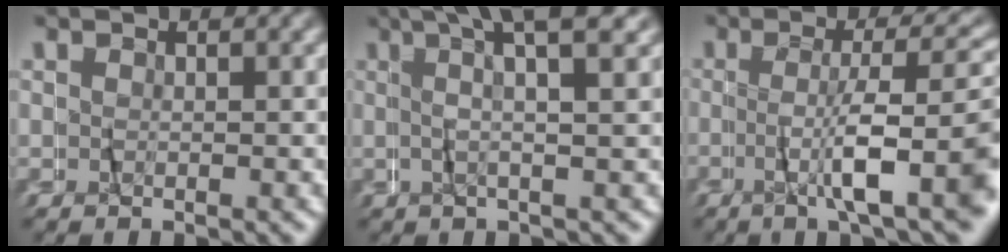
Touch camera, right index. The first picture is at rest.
{"total": 5.3, "force": [2.8, -0.1, 4.5], "torque": [-0.078, 0.020, 0.039]}
{"total": 7.2, "force": [-2.1, 0.5, 6.9], "torque": [-0.101, 0.000, -0.032]}